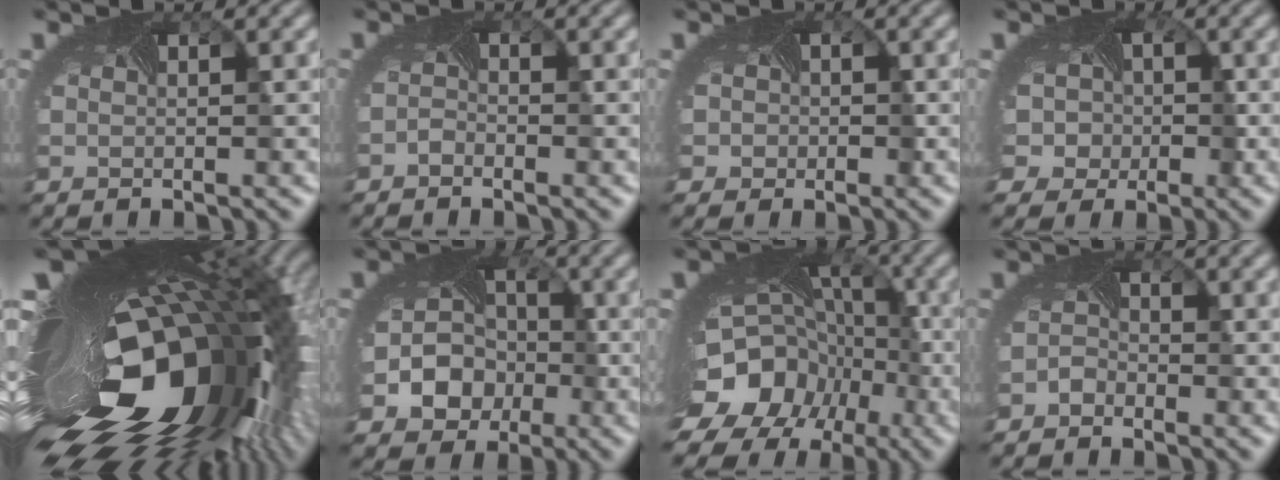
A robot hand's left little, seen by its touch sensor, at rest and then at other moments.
{"total": 0.9, "force": [-0.9, 0.1, 0.0], "torque": [-0.006, 0.000, -0.018]}
{"total": 4.5, "force": [-0.2, 4.0, 2.1], "torque": [-0.019, 0.006, -0.024]}
{"total": 8.9, "force": [-0.6, 7.7, 4.4], "torque": [-0.060, 0.006, -0.047]}
{"total": 20.3, "force": [-4.2, 8.7, 17.8], "torque": [-0.278, -0.054, -0.051]}
{"total": 8.6, "force": [-2.9, 7.3, 3.5], "torque": [-0.051, -0.017, -0.064]}
{"total": 16.5, "force": [-7.0, 12.8, 7.6], "torque": [-0.151, -0.037, -0.106]}
{"total": 1.5, "force": [-1.4, 0.5, -0.1], "torque": [-0.004, 0.003, -0.028]}